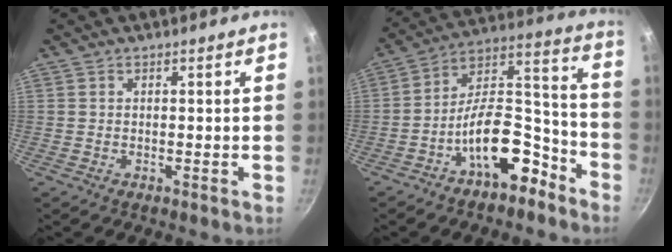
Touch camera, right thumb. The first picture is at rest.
{"total": 15.3, "force": [-8.5, 7.6, 10.2], "torque": [-0.114, 0.107, -0.136]}